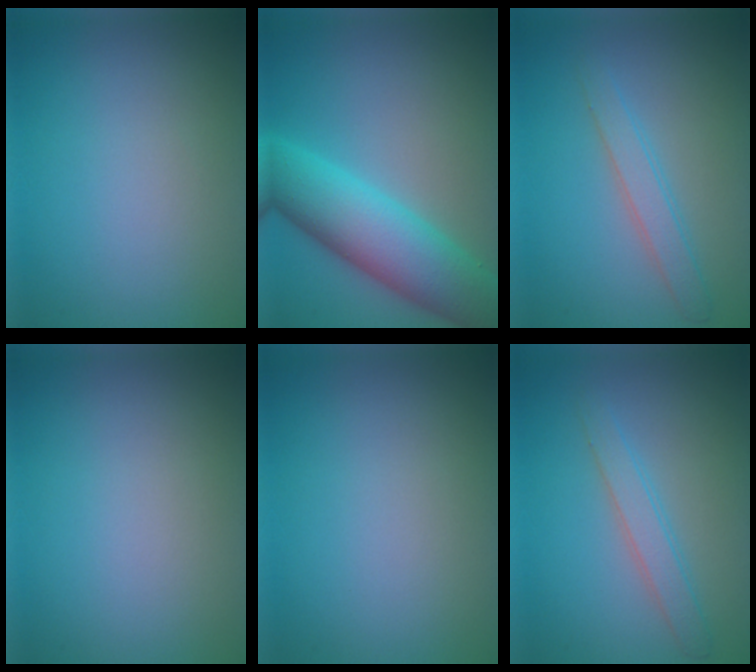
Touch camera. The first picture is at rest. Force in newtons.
{"total": 8.9, "press": 8.9, "slide": 0.1}
{"total": 2.2, "press": 2.2, "slide": 0.1}
{"total": 0.0}
{"total": 0.0}
{"total": 2.2, "press": 2.2, "slide": 0.1}